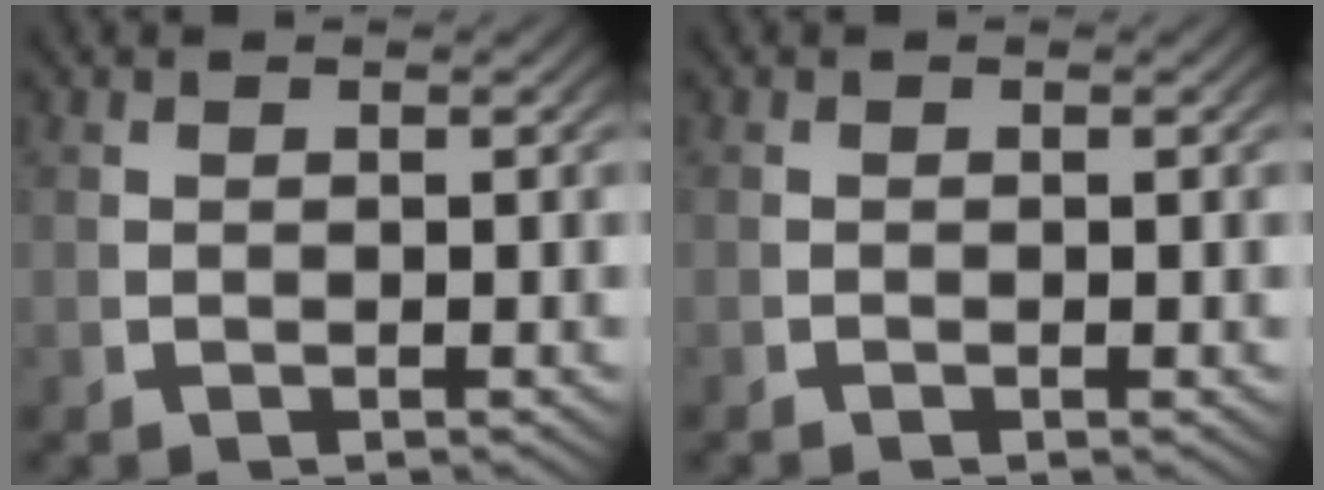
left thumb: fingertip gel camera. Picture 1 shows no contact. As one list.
[{"total": 0.0}]